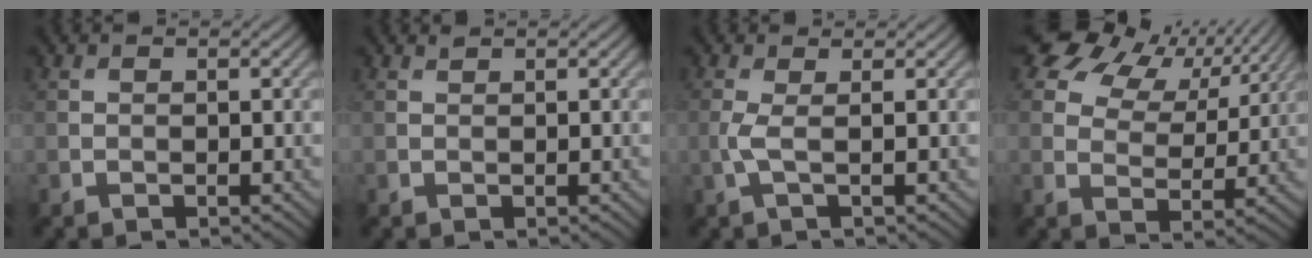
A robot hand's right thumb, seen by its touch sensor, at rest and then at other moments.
{"total": 0.5, "force": [0.5, -0.1, 0.0], "torque": [-0.005, 0.003, 0.012]}
{"total": 1.7, "force": [-0.1, -0.2, 1.7], "torque": [-0.052, 0.007, -0.003]}
{"total": 11.9, "force": [7.0, 7.1, 6.4], "torque": [-0.137, 0.028, 0.107]}